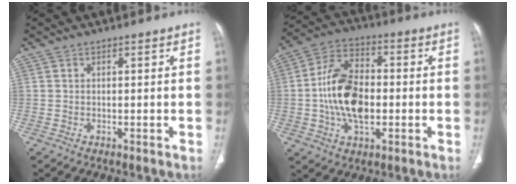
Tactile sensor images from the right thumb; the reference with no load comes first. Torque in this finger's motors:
{"motor_torque": [2.05, 1.99, 1.36, -1.01, 0.23]}